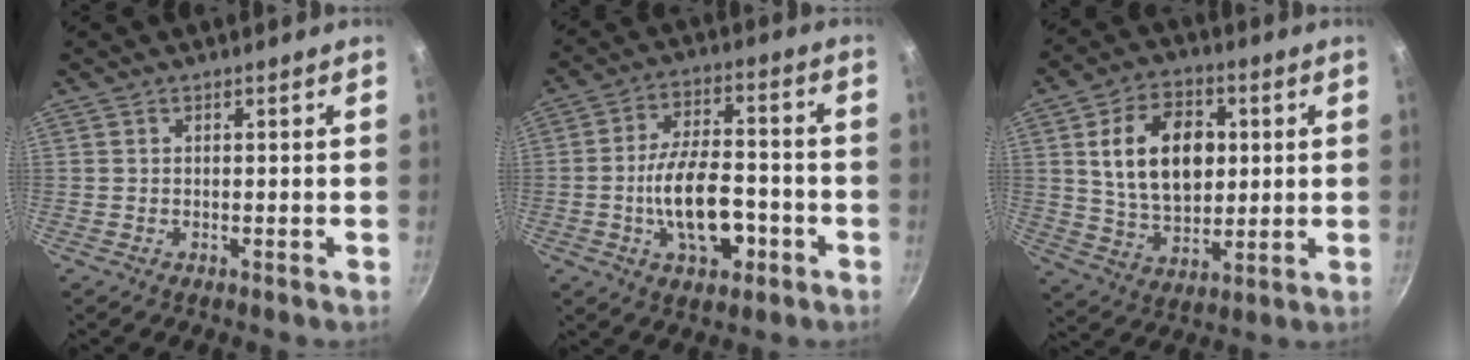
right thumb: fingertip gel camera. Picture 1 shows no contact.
{"total": 13.5, "force": [-4.0, 7.0, 10.9], "torque": [-0.168, 0.034, -0.065]}
{"total": 16.4, "force": [3.0, 11.1, 11.8], "torque": [-0.169, -0.003, 0.054]}